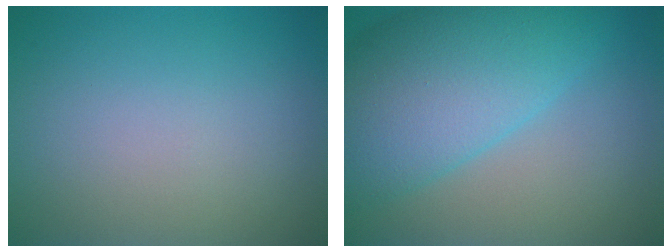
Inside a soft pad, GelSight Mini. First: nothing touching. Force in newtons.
{"total": 10.1, "press": 10.1, "slide": 0.3}